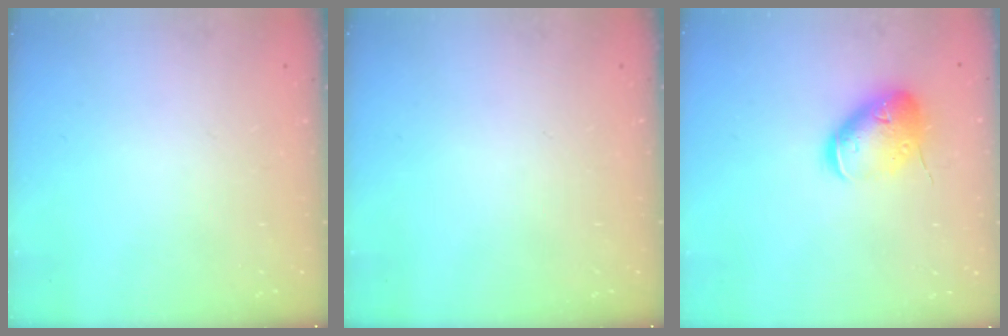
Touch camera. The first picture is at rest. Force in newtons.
{"total": 0.0}
{"total": 13.2, "press": 13.1, "slide": 1.8}